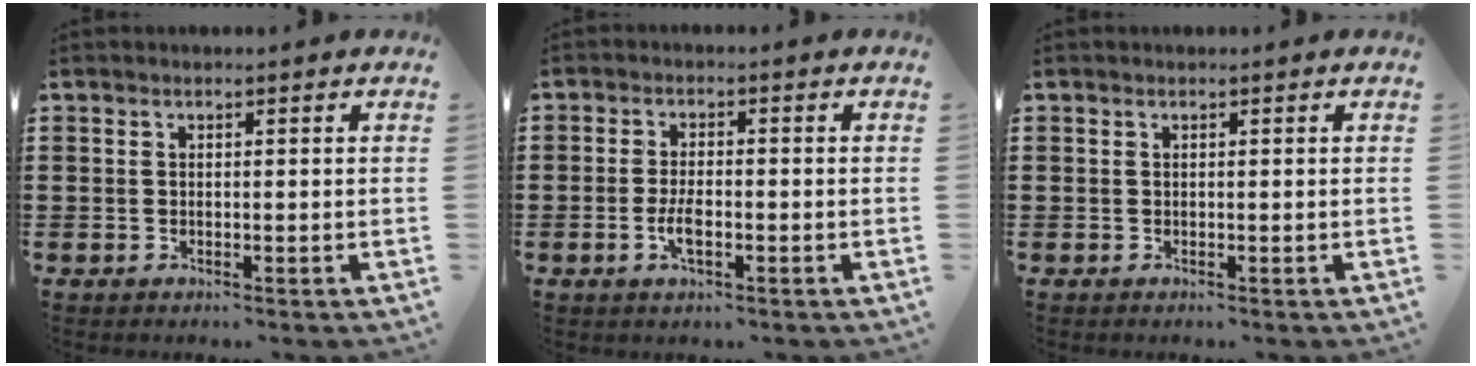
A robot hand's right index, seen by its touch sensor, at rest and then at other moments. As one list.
[{"total": 3.4, "force": [-1.2, 1.2, 3.0], "torque": [-0.067, -0.003, -0.025]}, {"total": 0.0}]